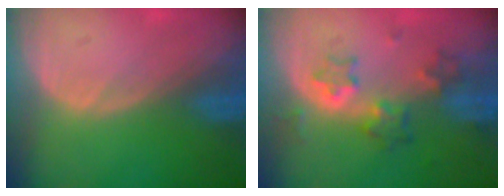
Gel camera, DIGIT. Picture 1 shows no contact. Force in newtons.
{"total": 5.8, "press": 5.7, "slide": 1.2}